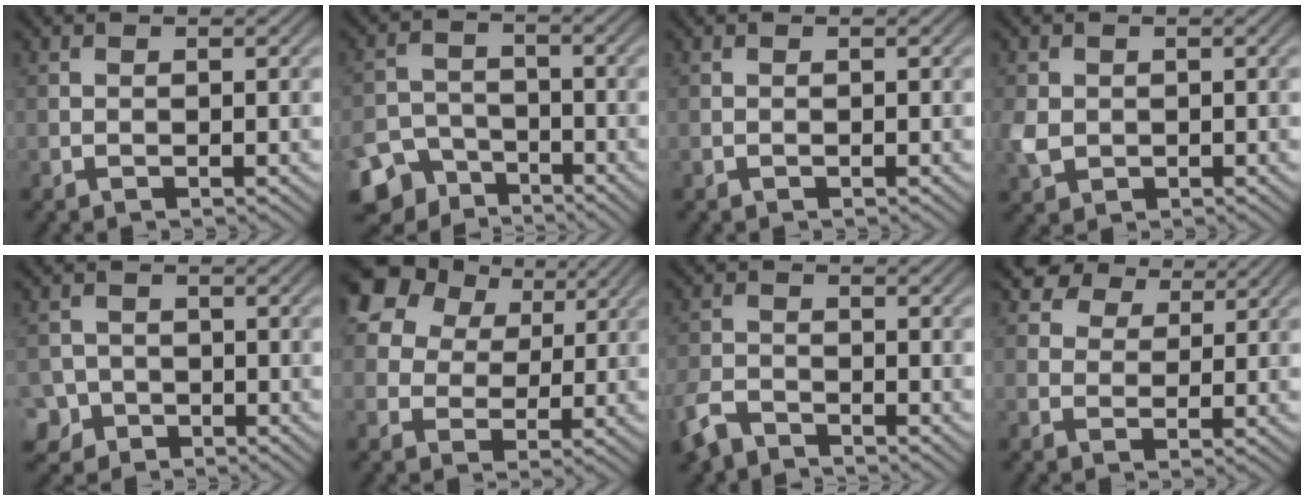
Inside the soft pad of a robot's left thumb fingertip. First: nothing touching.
{"total": 7.9, "force": [-5.8, 4.9, 2.1], "torque": [-0.036, -0.017, -0.098]}
{"total": 0.0}
{"total": 3.0, "force": [0.0, 2.6, 1.5], "torque": [-0.044, -0.003, 0.000]}
{"total": 4.0, "force": [-2.1, 3.3, 0.9], "torque": [-0.014, -0.004, -0.047]}
{"total": 12.4, "force": [6.5, 8.8, 5.8], "torque": [-0.163, 0.045, 0.123]}
{"total": 4.5, "force": [-3.6, 1.9, 2.0], "torque": [-0.043, -0.009, -0.084]}
{"total": 5.9, "force": [4.2, 3.6, 2.3], "torque": [-0.056, -0.007, 0.083]}